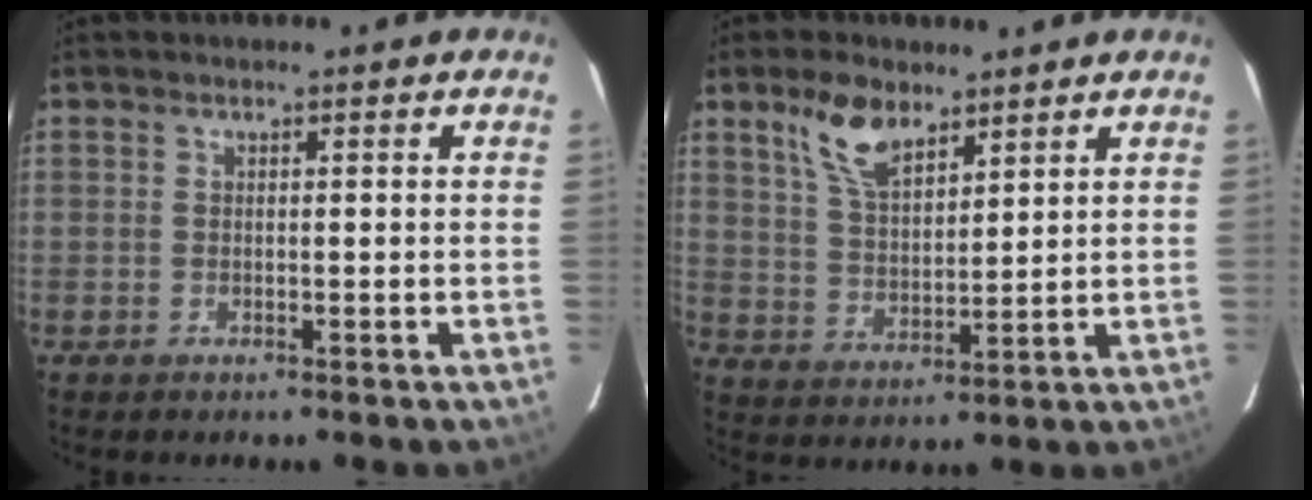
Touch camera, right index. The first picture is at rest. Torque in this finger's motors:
{"motor_torque": [0.85, 0.85, 0.40, 0.08]}